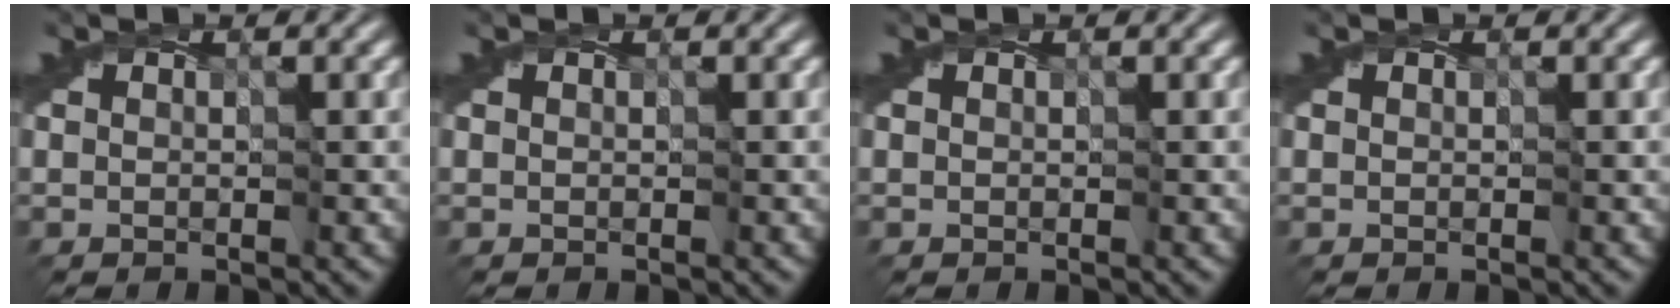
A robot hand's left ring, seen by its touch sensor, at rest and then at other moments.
{"total": 0.0}
{"total": 0.0}
{"total": 0.0}